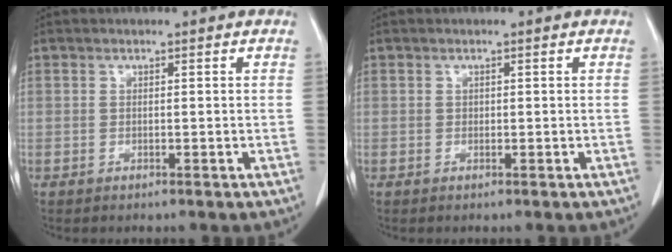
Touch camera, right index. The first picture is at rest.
{"total": 0.0}